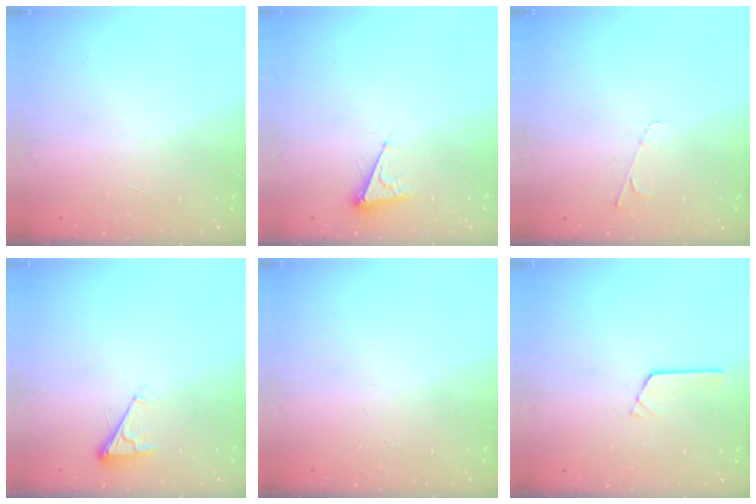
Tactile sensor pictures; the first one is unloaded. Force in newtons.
{"total": 4.4, "press": 4.4, "slide": 0.6}
{"total": 4.0, "press": 4.0, "slide": 0.5}
{"total": 3.9, "press": 3.9, "slide": 0.6}
{"total": 0.0}
{"total": 2.7, "press": 2.7, "slide": 0.3}